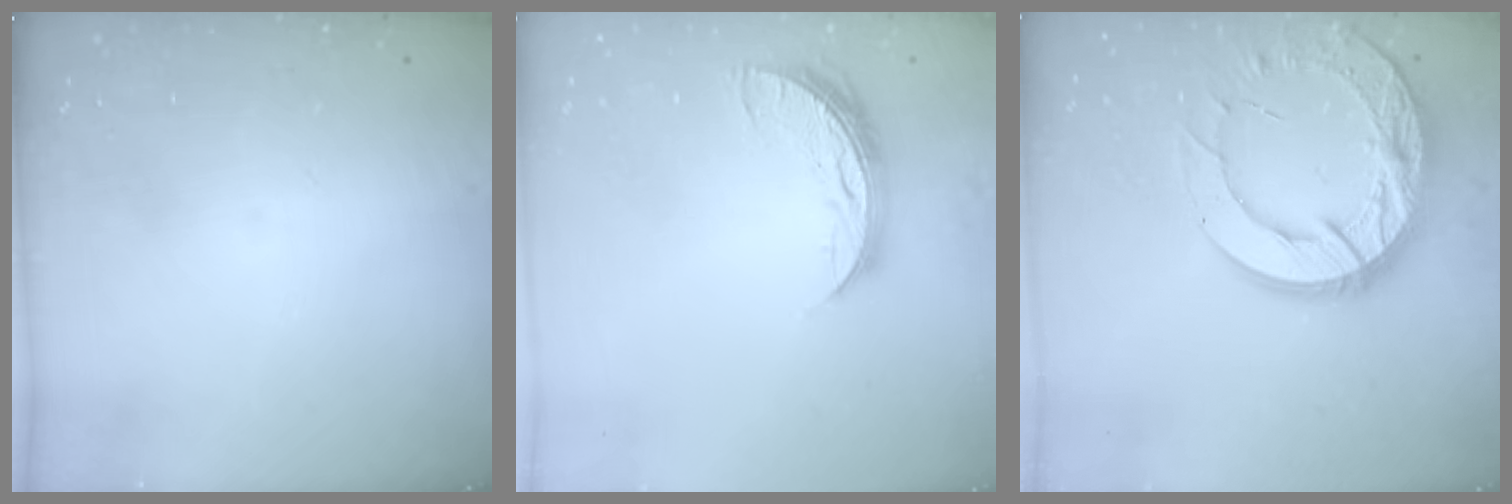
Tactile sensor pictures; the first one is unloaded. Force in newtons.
{"total": 8.1, "press": 8.0, "slide": 0.6}
{"total": 21.2, "press": 21.1, "slide": 2.1}